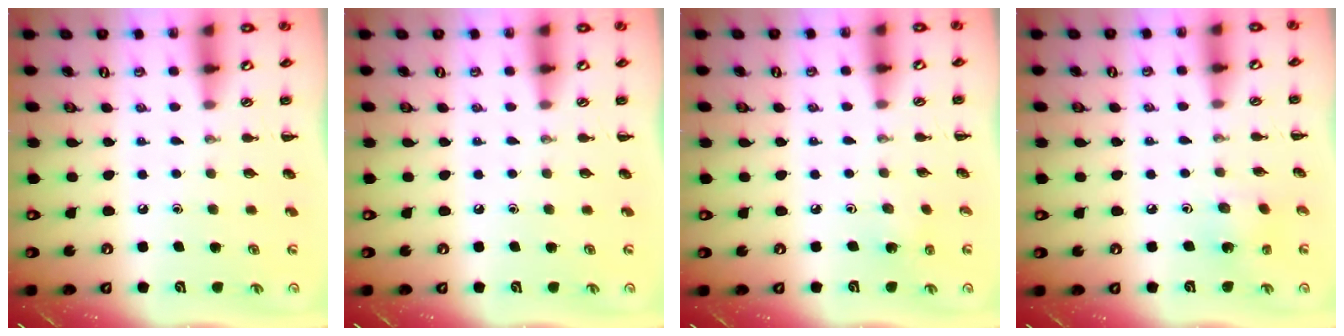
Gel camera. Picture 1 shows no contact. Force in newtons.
{"total": 0.0}
{"total": 1.9, "press": 1.8, "slide": 0.7}
{"total": 1.4, "press": 1.3, "slide": 0.6}